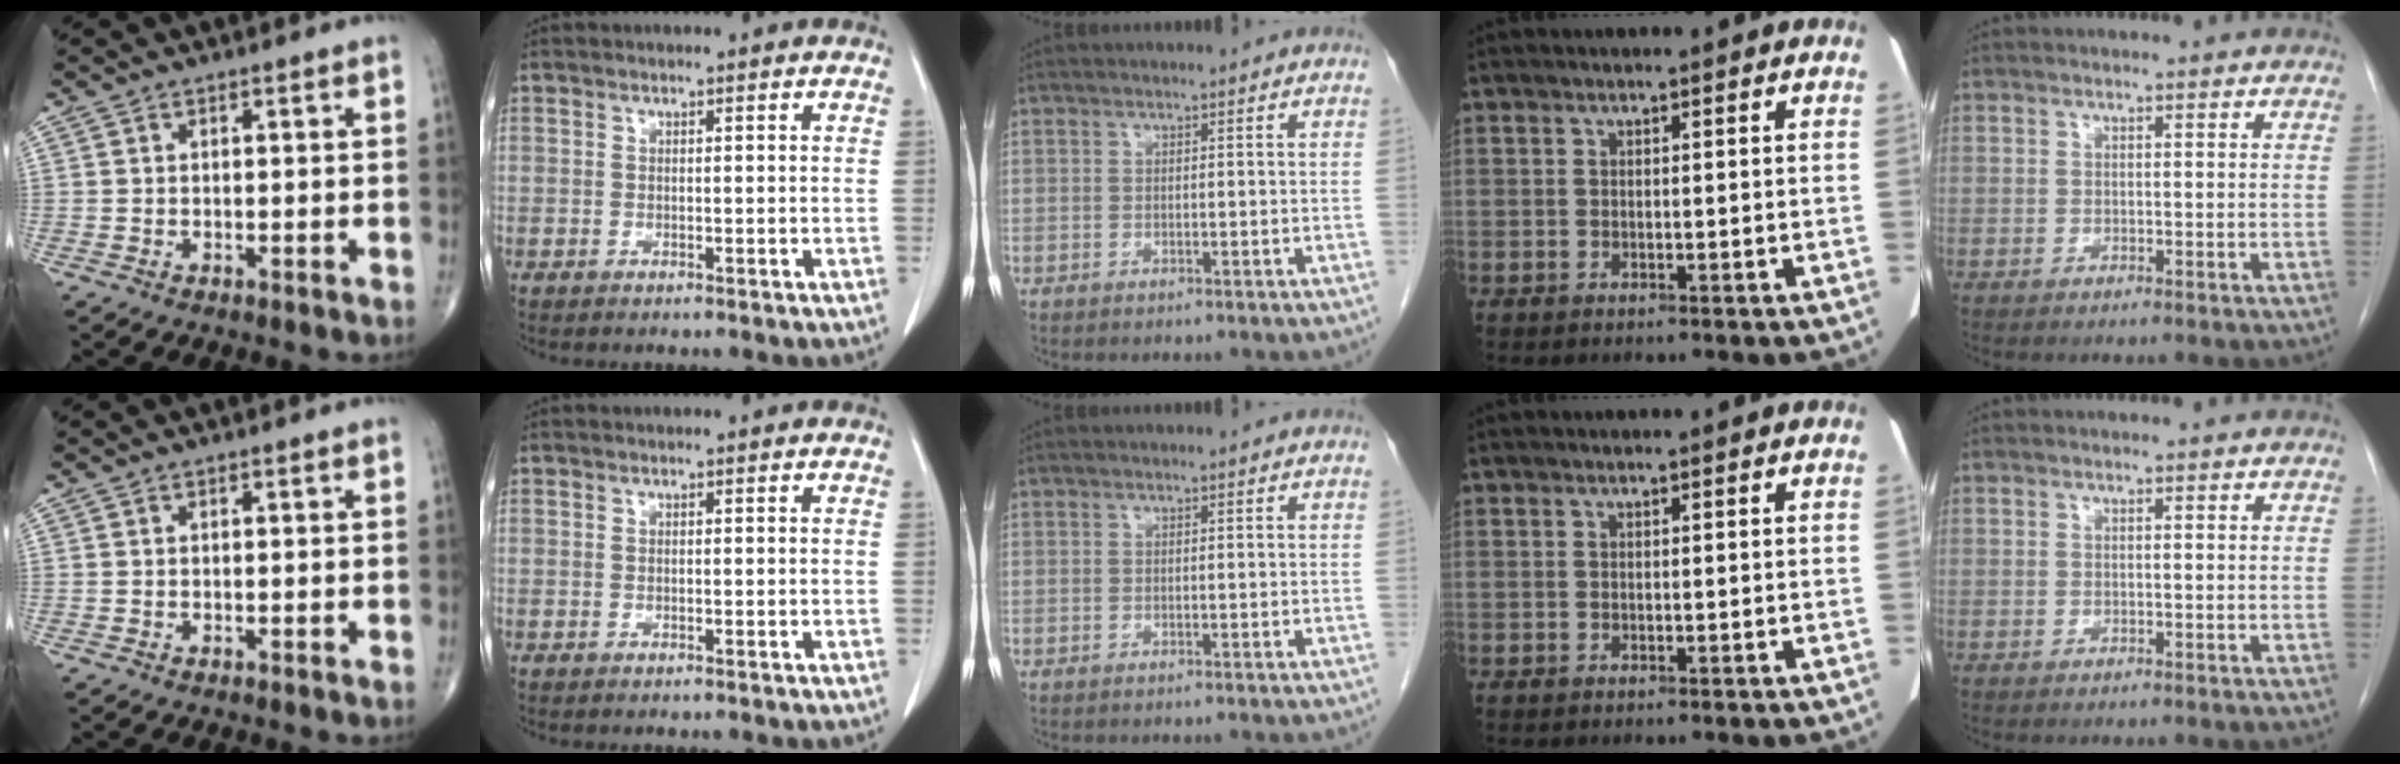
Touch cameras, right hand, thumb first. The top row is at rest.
{}